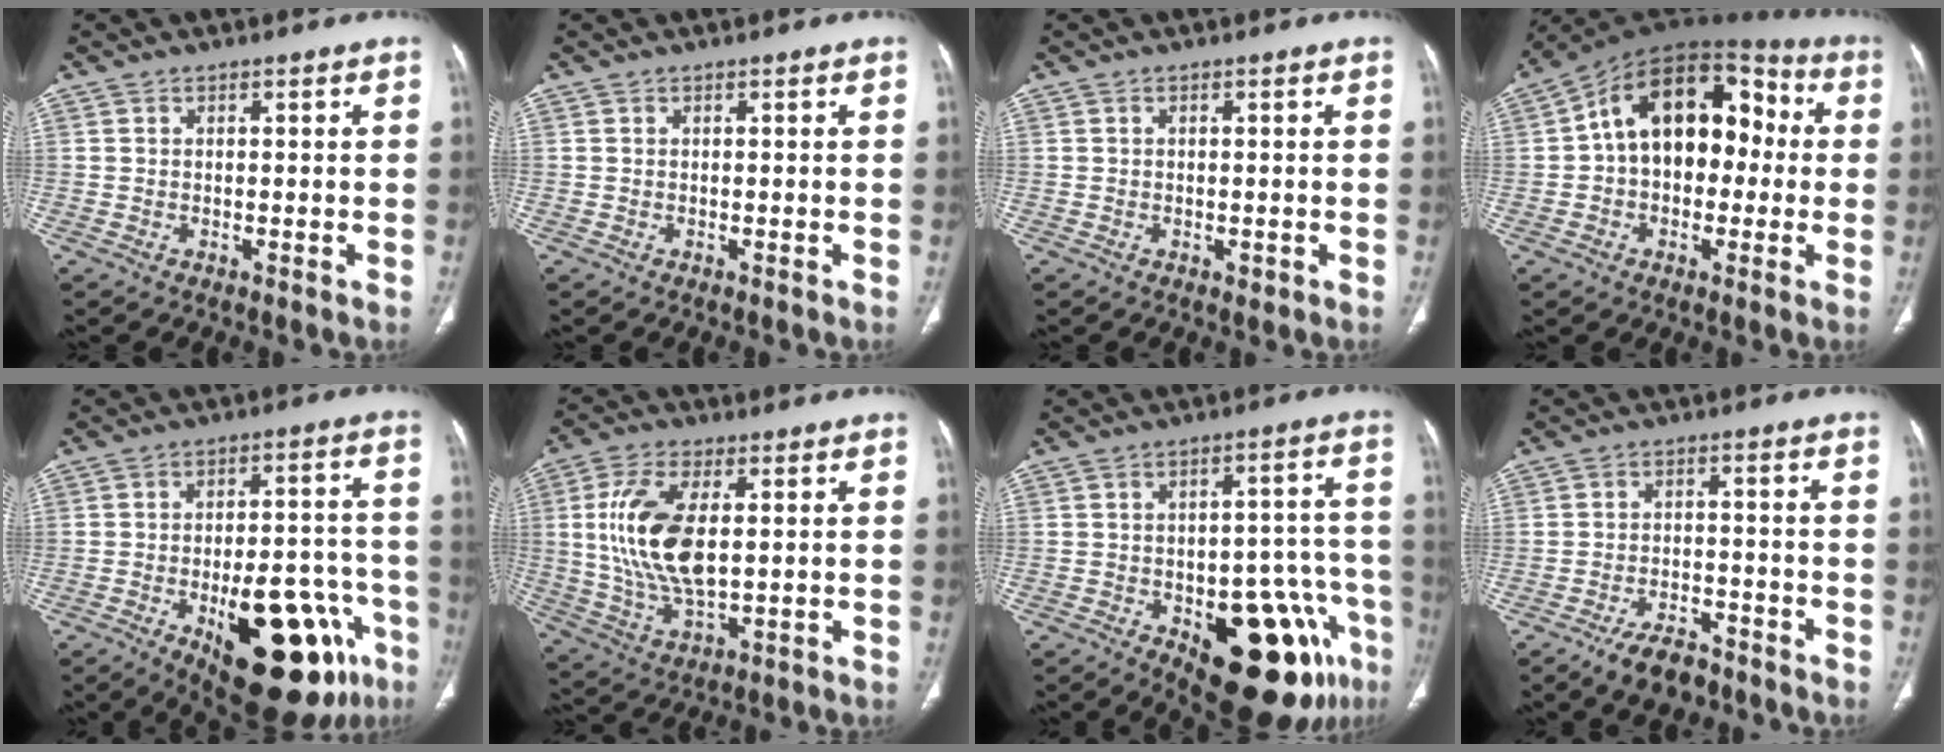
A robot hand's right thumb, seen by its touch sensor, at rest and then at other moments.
{"total": 0.0}
{"total": 0.9, "force": [-0.2, 0.6, 0.6], "torque": [-0.008, -0.001, -0.001]}
{"total": 18.0, "force": [1.0, 11.8, 13.5], "torque": [-0.168, 0.056, 0.006]}
{"total": 25.5, "force": [-10.9, 11.1, 20.2], "torque": [-0.204, 0.042, -0.134]}
{"total": 15.0, "force": [1.9, 7.2, 13.1], "torque": [-0.269, -0.010, 0.043]}
{"total": 21.3, "force": [-9.6, 8.9, 16.9], "torque": [-0.163, 0.053, -0.111]}
{"total": 6.8, "force": [-5.0, 3.1, 3.4], "torque": [-0.053, 0.025, -0.082]}